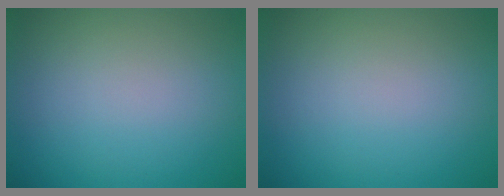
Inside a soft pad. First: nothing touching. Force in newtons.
{"total": 0.0}